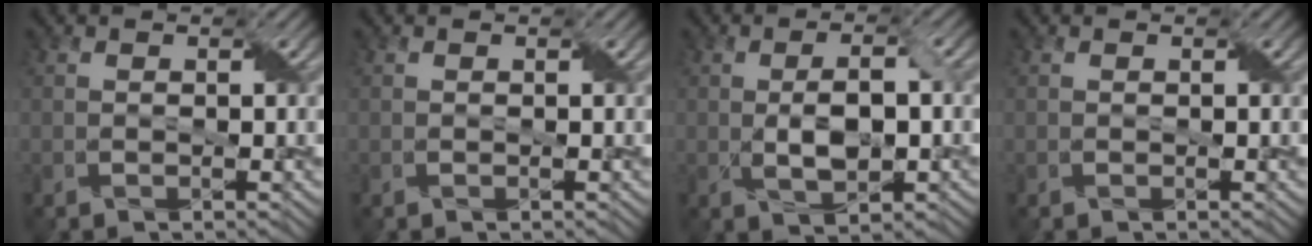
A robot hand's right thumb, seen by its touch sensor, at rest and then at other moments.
{"total": 0.0}
{"total": 5.0, "force": [-0.4, 2.3, 4.4], "torque": [-0.083, -0.001, -0.005]}
{"total": 0.0}